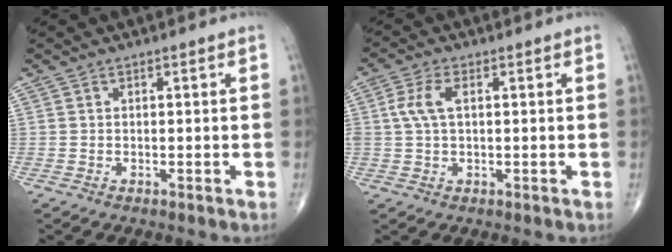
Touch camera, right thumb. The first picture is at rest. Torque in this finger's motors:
{"motor_torque": [0.43, 0.57, 1.55, 0.25, 0.59]}